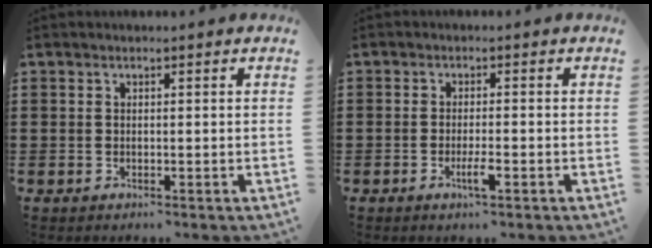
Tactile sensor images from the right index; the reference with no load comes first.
{"total": 2.9, "force": [-1.3, 0.3, 2.5], "torque": [-0.050, -0.004, -0.025]}